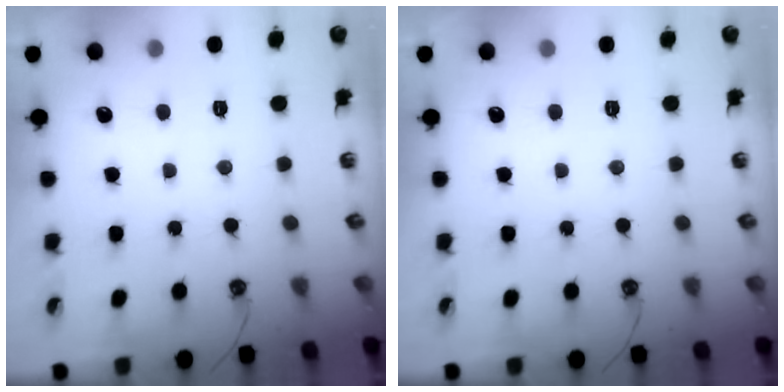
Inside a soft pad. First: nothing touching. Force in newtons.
{"total": 0.0}